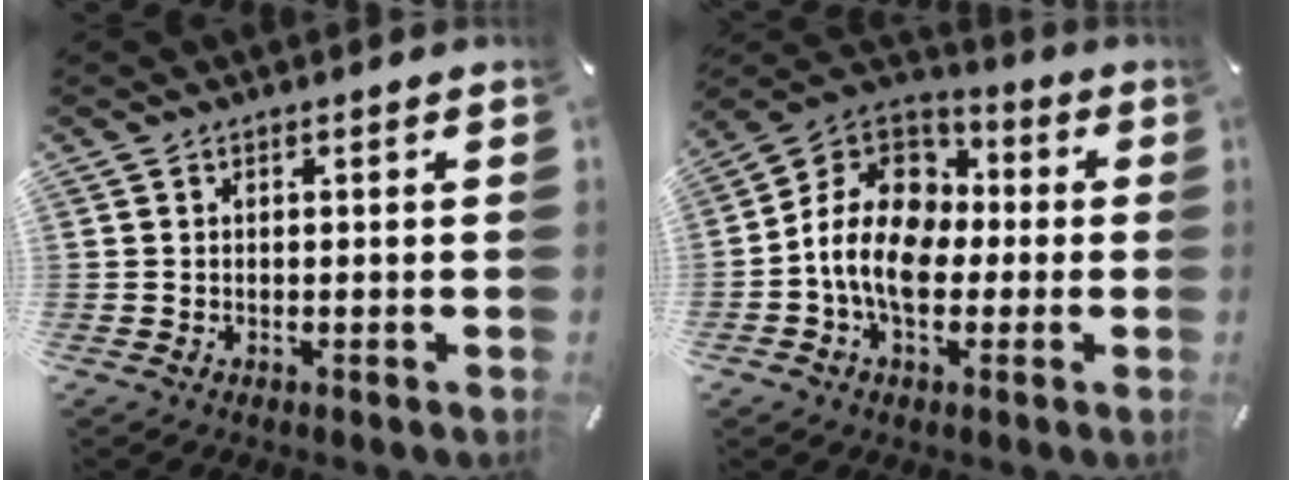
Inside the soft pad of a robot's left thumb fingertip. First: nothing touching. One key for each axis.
{"total": 13.9, "fx": -2.9, "fy": 10.7, "fz": 8.5, "tx": -0.188, "ty": 0.022, "tz": -0.056}